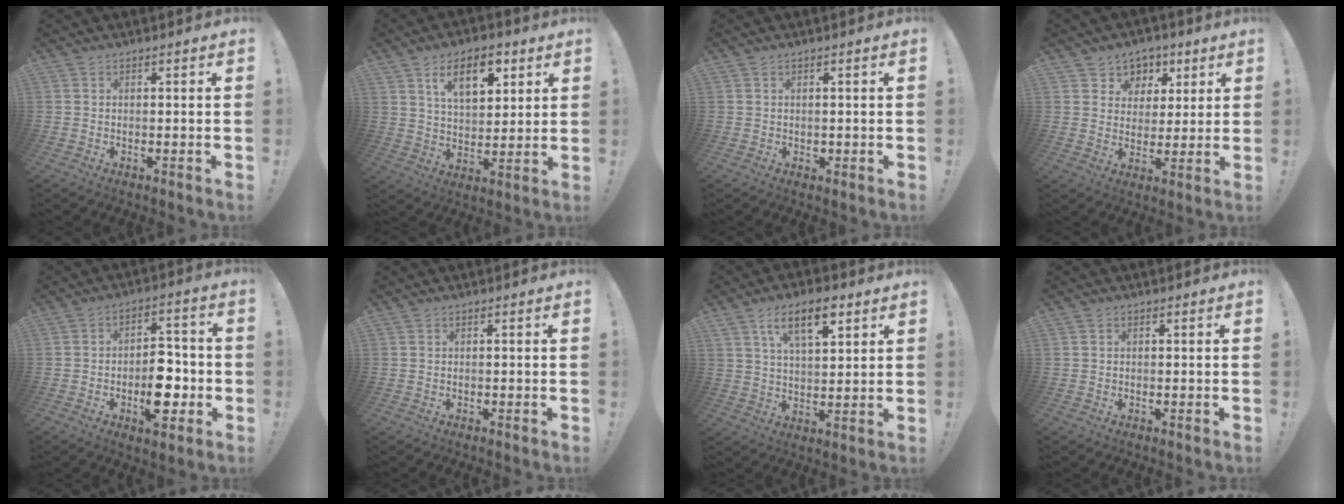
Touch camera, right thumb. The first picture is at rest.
{"total": 12.3, "force": [6.3, 6.6, 8.1], "torque": [-0.132, -0.011, 0.115]}
{"total": 0.9, "force": [0.3, 0.8, 0.2], "torque": [0.004, 0.000, 0.004]}
{"total": 6.7, "force": [2.9, 6.1, 0.6], "torque": [-0.003, -0.028, 0.058]}
{"total": 12.3, "force": [-3.7, 6.9, 9.6], "torque": [-0.133, 0.016, -0.059]}
{"total": 0.0}
{"total": 10.8, "force": [5.9, 4.7, 7.9], "torque": [-0.127, -0.010, 0.102]}
{"total": 0.0}